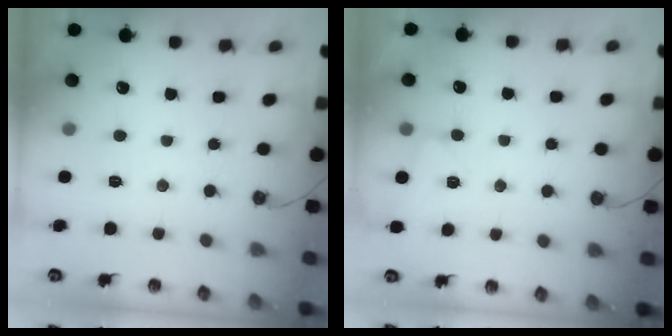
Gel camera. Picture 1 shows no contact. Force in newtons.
{"total": 3.4, "press": 2.1, "slide": 2.7}